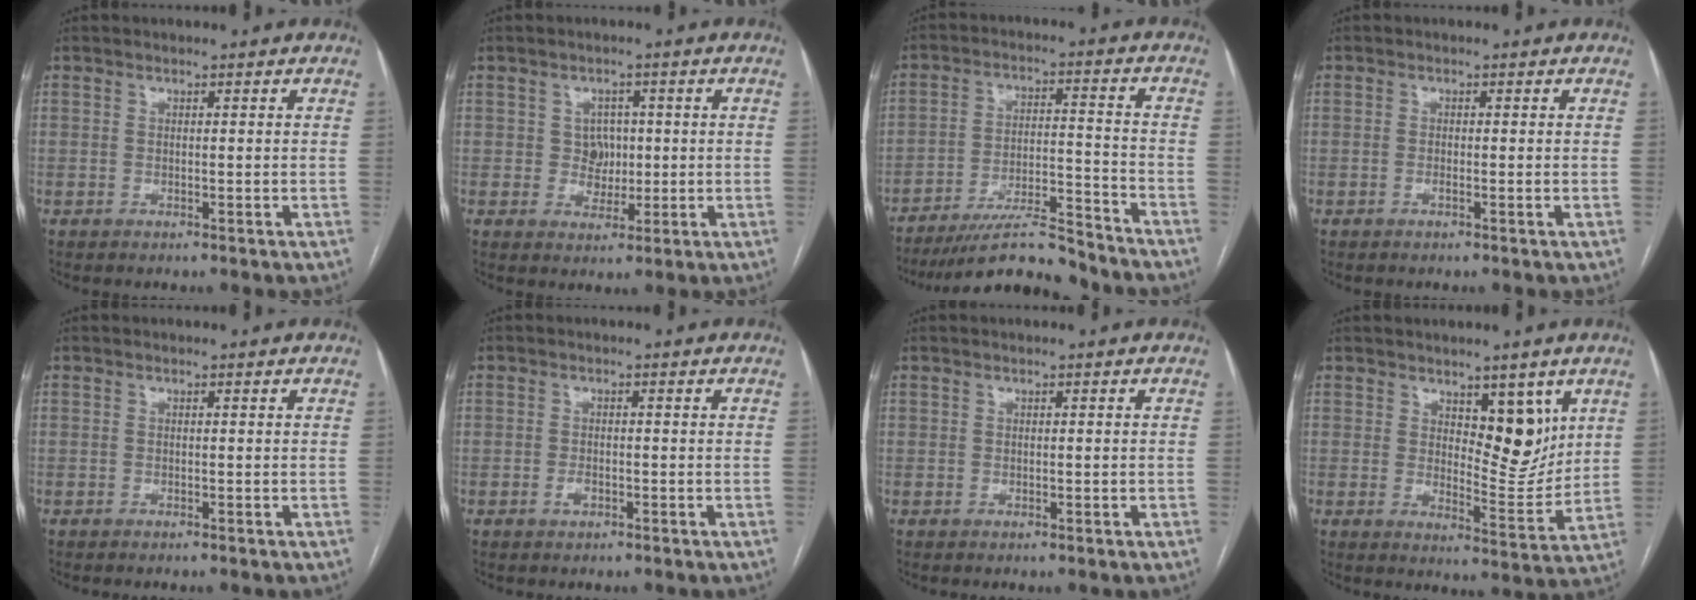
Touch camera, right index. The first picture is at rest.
{"total": 3.5, "force": [0.3, 3.3, 1.2], "torque": [-0.012, 0.009, 0.011]}
{"total": 13.7, "force": [-12.5, 0.6, 5.5], "torque": [-0.088, 0.006, -0.207]}
{"total": 0.6, "force": [-0.2, 0.0, 0.6], "torque": [-0.013, 0.001, 0.000]}
{"total": 0.0}
{"total": 1.4, "force": [-0.7, 0.8, 1.0], "torque": [-0.019, 0.001, -0.011]}
{"total": 0.0}
{"total": 8.1, "force": [4.0, 3.2, 6.2], "torque": [-0.083, -0.008, 0.067]}